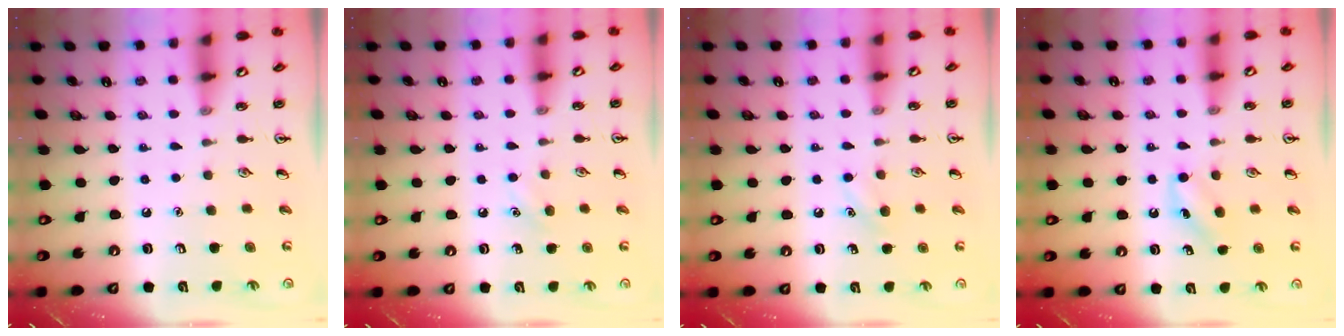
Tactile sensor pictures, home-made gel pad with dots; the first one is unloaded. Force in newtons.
{"total": 5.9, "press": 5.6, "slide": 1.8}
{"total": 5.4, "press": 5.1, "slide": 1.6}
{"total": 7.5, "press": 7.3, "slide": 1.8}